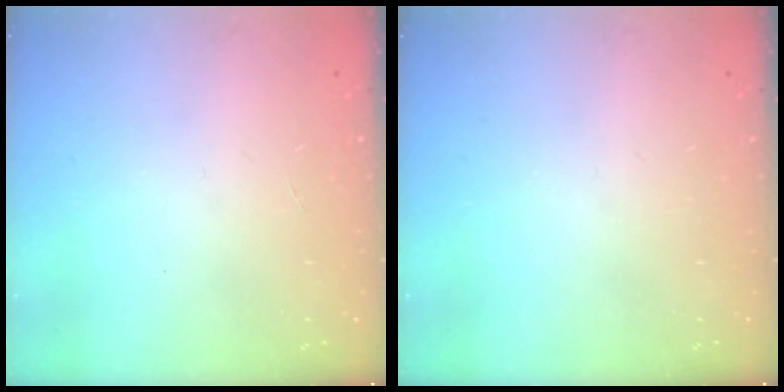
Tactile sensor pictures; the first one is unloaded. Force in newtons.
{"total": 0.0}